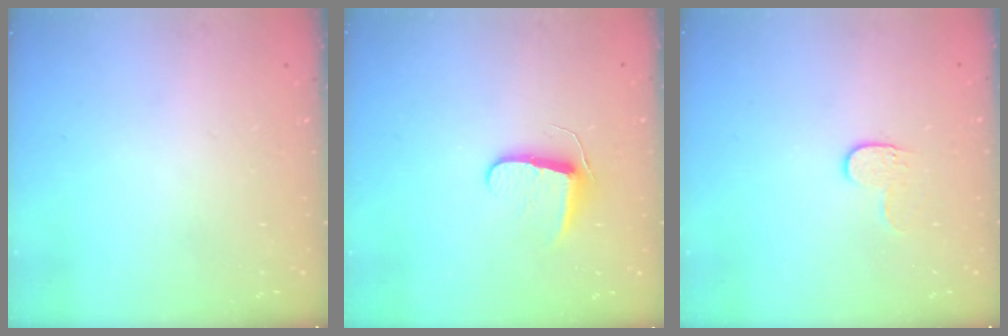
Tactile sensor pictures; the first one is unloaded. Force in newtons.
{"total": 7.2, "press": 7.2, "slide": 0.7}
{"total": 4.6, "press": 4.6, "slide": 0.5}